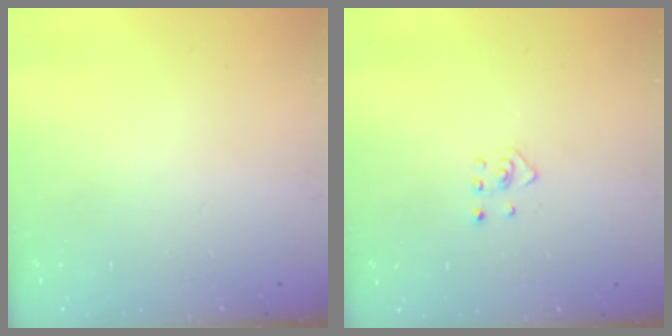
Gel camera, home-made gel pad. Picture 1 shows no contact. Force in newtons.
{"total": 2.4, "press": 2.3, "slide": 0.4}